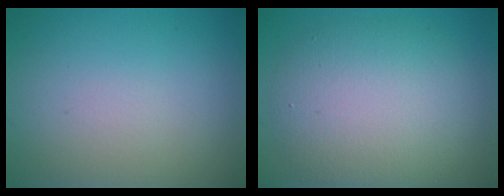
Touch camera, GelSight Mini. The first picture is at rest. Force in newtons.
{"total": 7.7, "press": 7.7, "slide": 0.7}